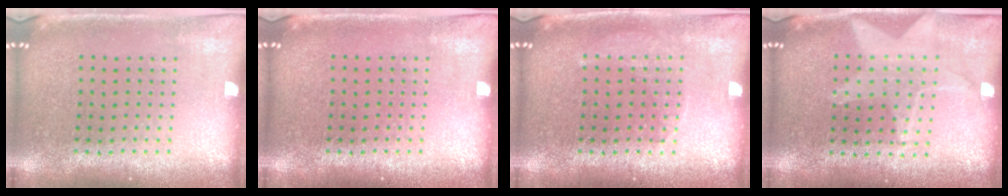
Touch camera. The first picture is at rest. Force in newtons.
{"total": 0.0}
{"total": 1.3, "press": 1.3, "slide": 0.2}
{"total": 1.1, "press": 1.1, "slide": 0.1}